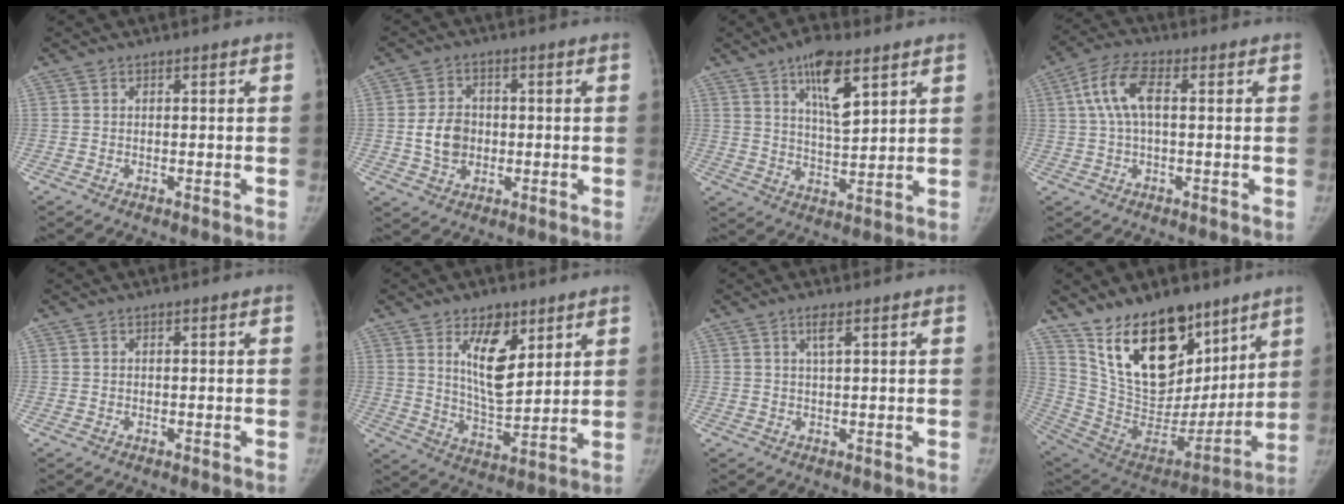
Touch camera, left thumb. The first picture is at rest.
{"total": 6.9, "force": [-0.5, 5.5, 4.0], "torque": [-0.053, 0.007, -0.010]}
{"total": 10.5, "force": [5.6, 3.9, 8.0], "torque": [-0.116, -0.031, 0.098]}
{"total": 8.3, "force": [1.4, 3.8, 7.2], "torque": [-0.152, 0.028, 0.022]}
{"total": 0.0}
{"total": 11.7, "force": [5.4, 5.9, 8.5], "torque": [-0.111, -0.040, 0.101]}
{"total": 2.2, "force": [1.0, 0.6, 1.9], "torque": [-0.036, -0.002, 0.019]}
{"total": 24.4, "force": [15.1, 13.4, 13.7], "torque": [-0.186, -0.071, 0.271]}